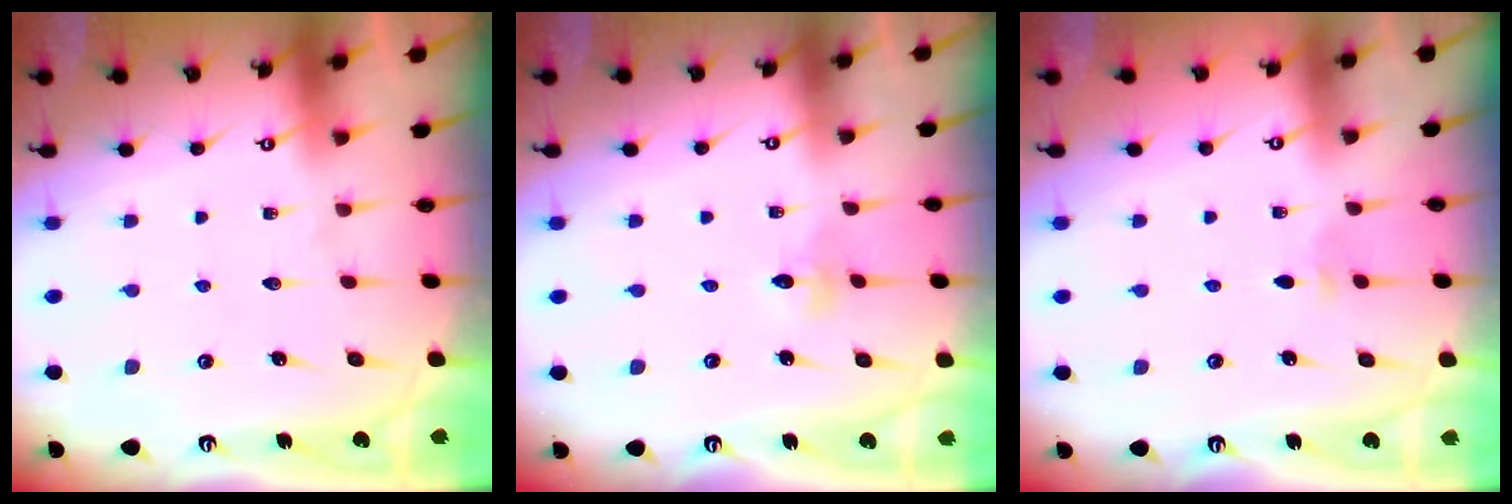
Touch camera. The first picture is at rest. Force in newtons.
{"total": 2.3, "press": 2.3, "slide": 0.2}
{"total": 2.8, "press": 2.7, "slide": 0.7}